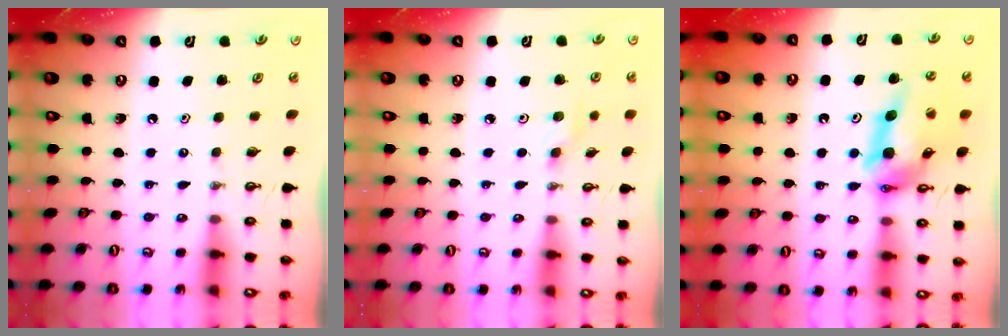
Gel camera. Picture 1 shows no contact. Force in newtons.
{"total": 2.8, "press": 2.7, "slide": 0.8}
{"total": 14.4, "press": 14.3, "slide": 1.2}